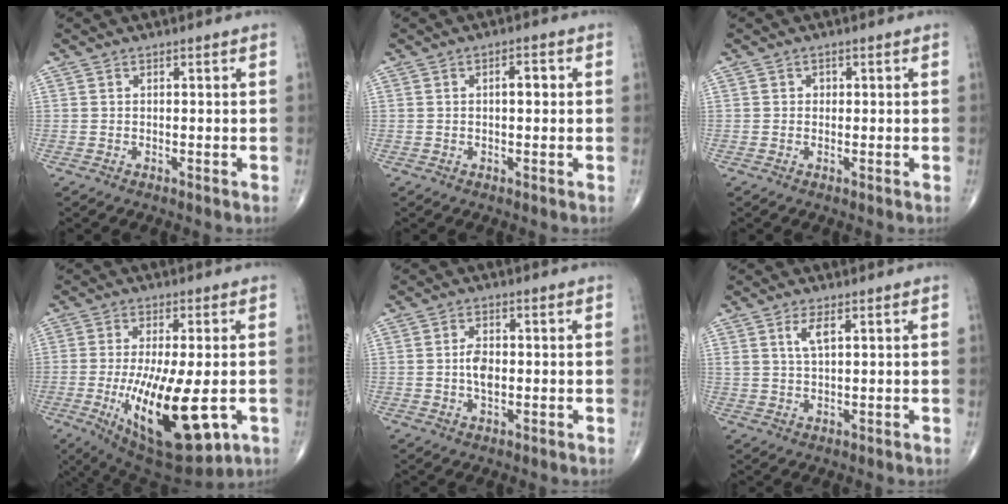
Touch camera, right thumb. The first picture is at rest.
{"total": 2.8, "force": [0.3, 1.2, 2.5], "torque": [-0.036, 0.007, 0.003]}
{"total": 0.8, "force": [0.1, 0.8, 0.3], "torque": [0.004, 0.002, -0.001]}
{"total": 19.0, "force": [-4.3, 6.6, 17.3], "torque": [-0.302, -0.028, -0.047]}
{"total": 3.9, "force": [-0.1, 2.2, 3.3], "torque": [-0.057, 0.001, -0.004]}
{"total": 3.4, "force": [1.5, 1.0, 2.8], "torque": [-0.060, -0.005, 0.034]}